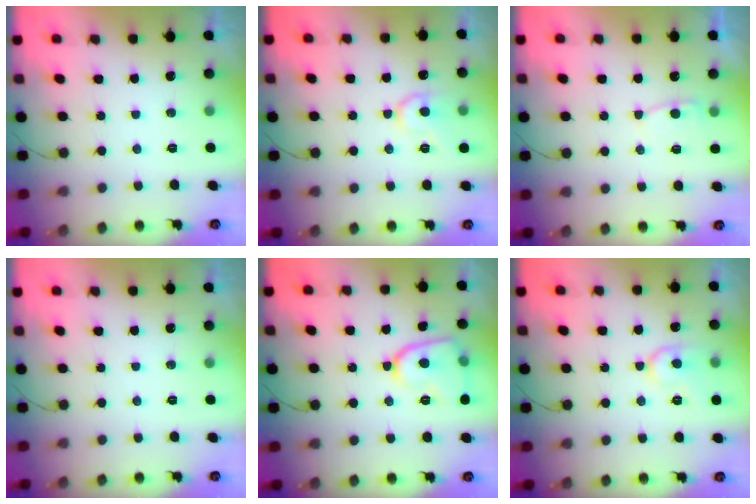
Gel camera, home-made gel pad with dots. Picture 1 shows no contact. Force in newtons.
{"total": 10.1, "press": 10.1, "slide": 0.9}
{"total": 5.0, "press": 5.0, "slide": 0.6}
{"total": 0.0}
{"total": 11.6, "press": 11.6, "slide": 0.5}
{"total": 9.9, "press": 9.8, "slide": 0.8}